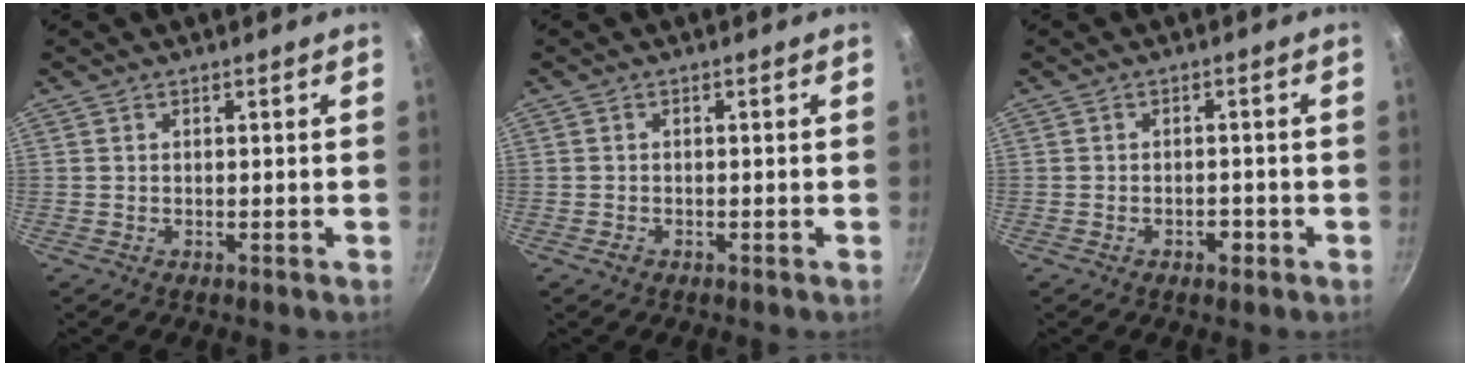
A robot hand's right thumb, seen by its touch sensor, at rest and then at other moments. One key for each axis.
{"total": 1.0, "fx": -0.6, "fy": 0.7, "fz": 0.4, "tx": -0.006, "ty": 0.002, "tz": -0.010}
{"total": 2.2, "fx": -1.1, "fy": 1.4, "fz": 1.3, "tx": -0.013, "ty": 0.010, "tz": -0.014}